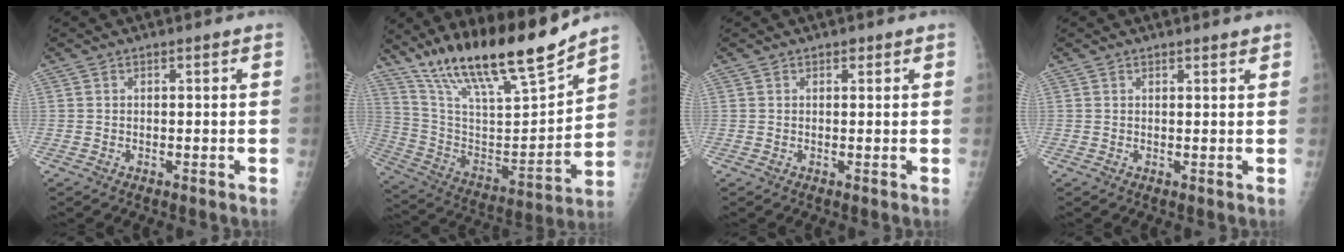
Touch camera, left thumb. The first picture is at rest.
{"total": 23.5, "force": [18.5, 4.1, 13.8], "torque": [-0.214, -0.085, 0.329]}
{"total": 0.7, "force": [0.5, 0.4, 0.3], "torque": [0.002, -0.003, 0.005]}
{"total": 1.2, "force": [1.0, 0.2, 0.5], "torque": [-0.002, -0.005, 0.014]}